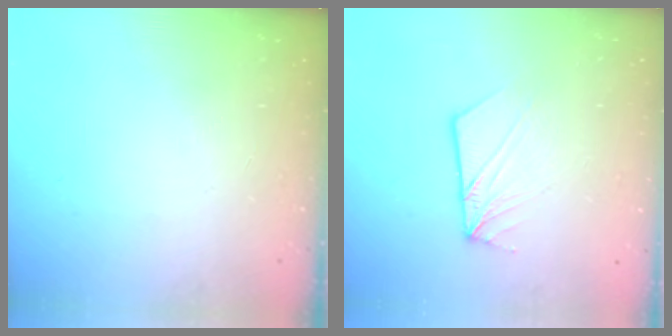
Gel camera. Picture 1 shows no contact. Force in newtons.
{"total": 8.3, "press": 8.3, "slide": 0.9}